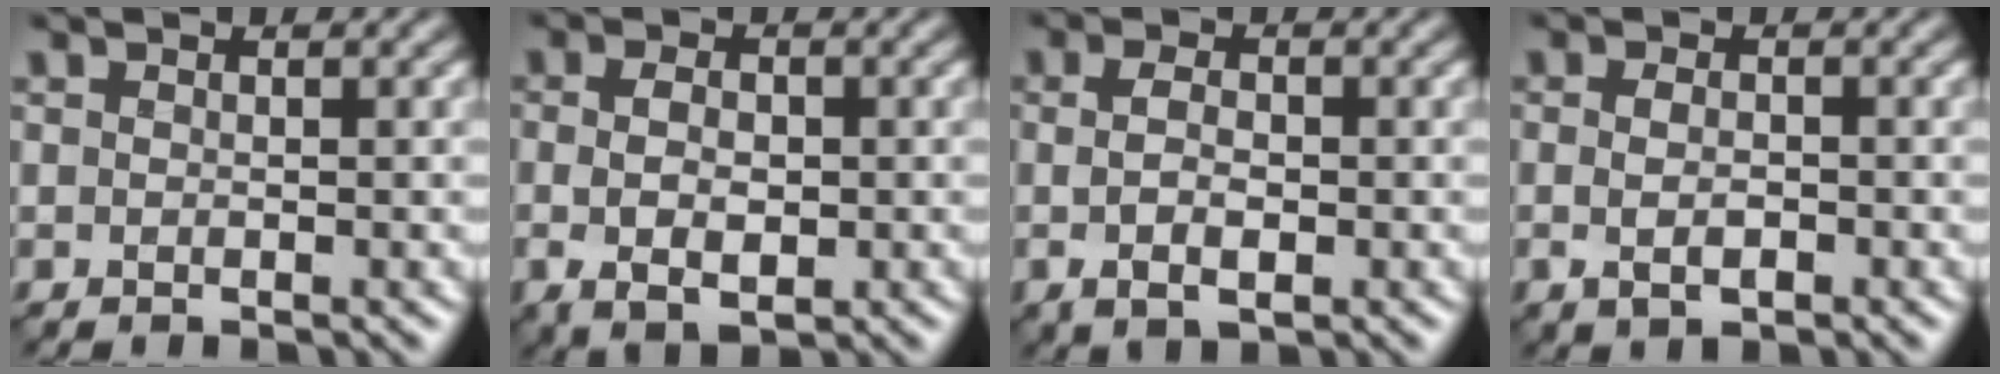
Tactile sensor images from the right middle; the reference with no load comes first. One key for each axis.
{"total": 3.6, "fx": -0.3, "fy": 2.1, "fz": 2.9, "tx": -0.052, "ty": -0.001, "tz": -0.002}
{"total": 2.7, "fx": -0.3, "fy": 1.3, "fz": 2.4, "tx": -0.051, "ty": -0.001, "tz": -0.002}
{"total": 1.7, "fx": -0.4, "fy": 0.9, "fz": 1.4, "tx": -0.026, "ty": -0.003, "tz": -0.007}